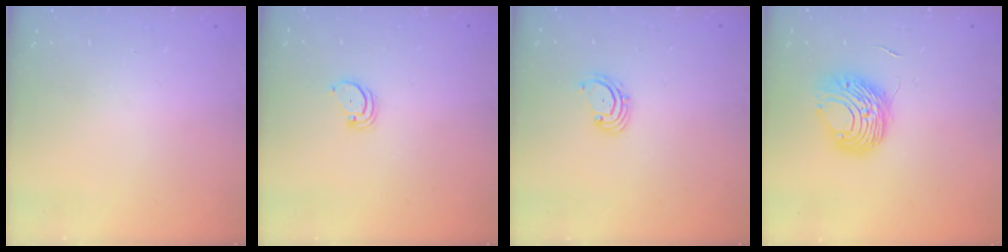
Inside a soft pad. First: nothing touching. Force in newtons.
{"total": 2.0, "press": 2.0, "slide": 0.2}
{"total": 2.0, "press": 1.9, "slide": 0.6}
{"total": 8.5, "press": 8.5, "slide": 0.2}